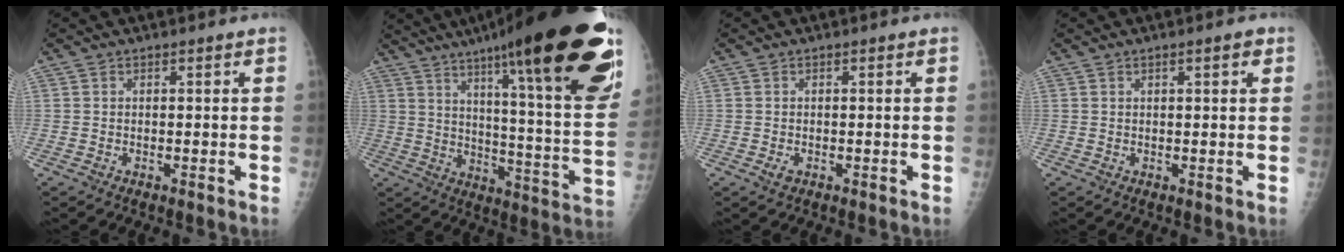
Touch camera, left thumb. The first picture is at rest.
{"total": 33.7, "force": [21.3, 5.0, 25.6], "torque": [-0.294, -0.074, 0.306]}
{"total": 1.0, "force": [-0.5, 0.6, 0.6], "torque": [-0.011, -0.002, -0.007]}
{"total": 1.9, "force": [0.9, 0.6, 1.5], "torque": [-0.017, 0.000, 0.011]}